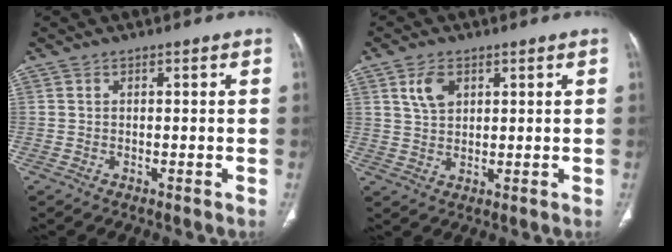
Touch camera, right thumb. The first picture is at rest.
{"total": 5.0, "force": [2.2, 3.1, 3.2], "torque": [-0.051, -0.008, 0.047]}